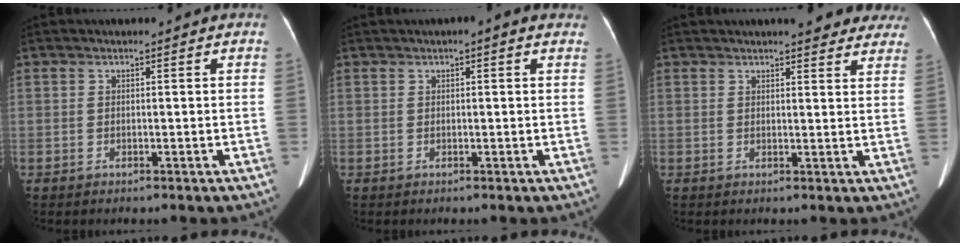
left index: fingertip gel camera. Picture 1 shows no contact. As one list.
[{"total": 1.8, "force": [0.9, 0.4, 1.5], "torque": [-0.020, 0.012, 0.003]}, {"total": 9.9, "force": [8.5, 2.4, 4.3], "torque": [-0.027, 0.000, 0.079]}]